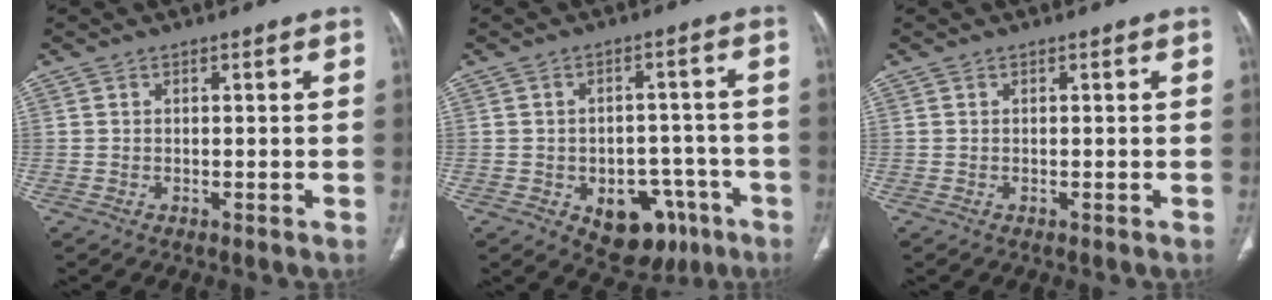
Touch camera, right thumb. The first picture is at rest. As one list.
[{"total": 12.1, "force": [-5.5, 8.2, 7.0], "torque": [-0.052, 0.038, -0.063]}, {"total": 0.0}]